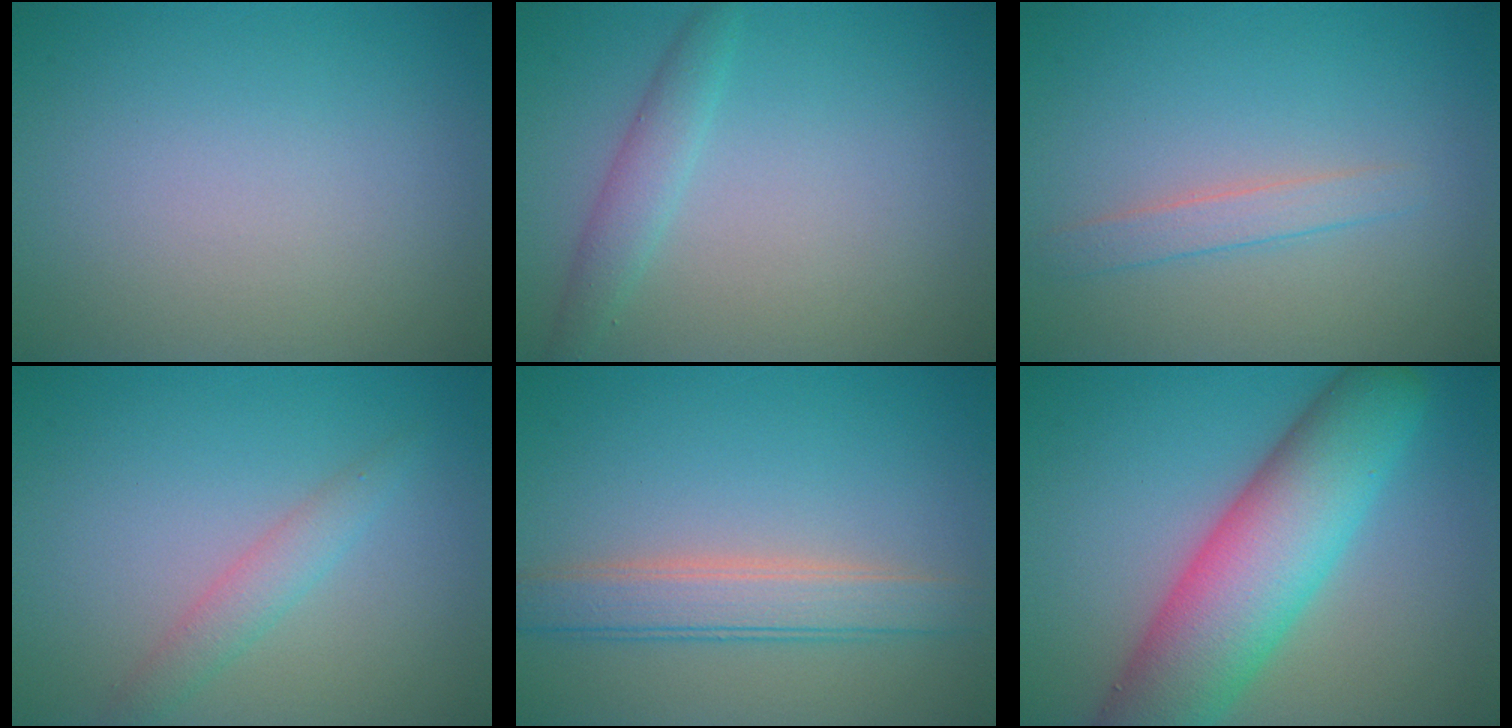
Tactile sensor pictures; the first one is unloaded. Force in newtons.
{"total": 2.0, "press": 2.0, "slide": 0.3}
{"total": 1.7, "press": 1.7, "slide": 0.0}
{"total": 1.9, "press": 1.9, "slide": 0.1}
{"total": 3.8, "press": 3.7, "slide": 0.4}
{"total": 10.5, "press": 10.4, "slide": 0.5}